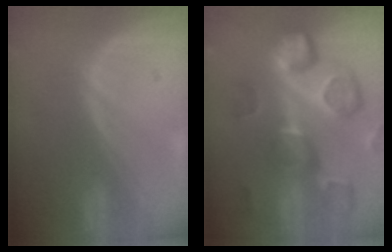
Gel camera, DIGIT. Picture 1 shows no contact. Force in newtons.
{"total": 12.9, "press": 11.2, "slide": 6.4}